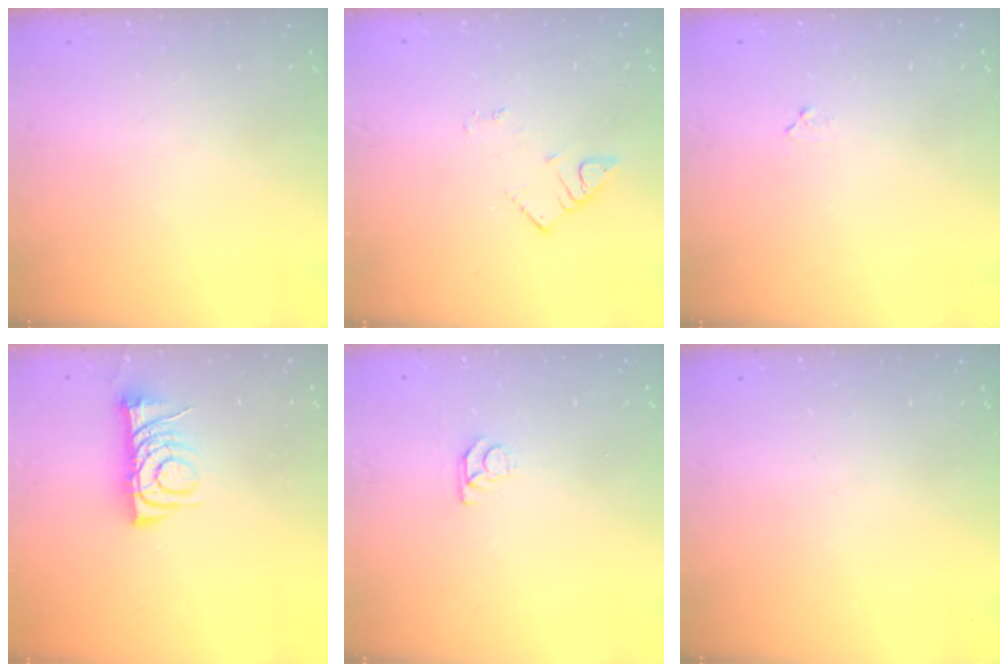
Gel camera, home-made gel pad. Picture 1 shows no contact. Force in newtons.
{"total": 2.7, "press": 2.7, "slide": 0.4}
{"total": 3.4, "press": 3.4, "slide": 0.4}
{"total": 7.6, "press": 7.5, "slide": 0.9}
{"total": 4.6, "press": 4.6, "slide": 0.3}
{"total": 0.0}